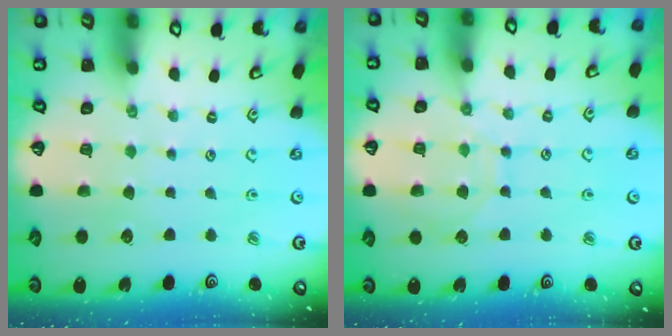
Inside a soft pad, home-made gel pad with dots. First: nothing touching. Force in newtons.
{"total": 8.0, "press": 8.0, "slide": 0.6}